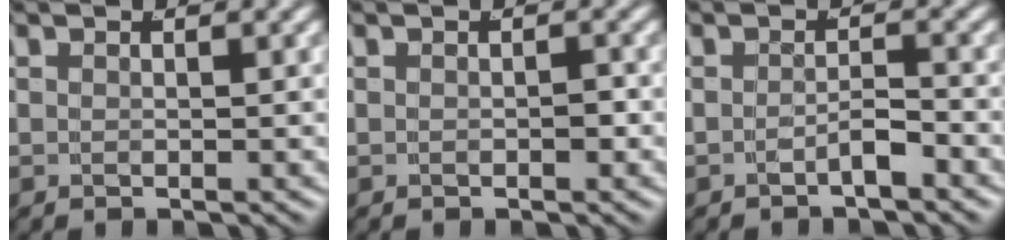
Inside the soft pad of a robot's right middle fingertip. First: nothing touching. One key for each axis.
{"total": 0.6, "fx": -0.2, "fy": 0.2, "fz": 0.5, "tx": -0.010, "ty": -0.003, "tz": -0.003}
{"total": 1.5, "fx": -1.2, "fy": -0.2, "fz": 0.9, "tx": -0.003, "ty": -0.002, "tz": -0.021}